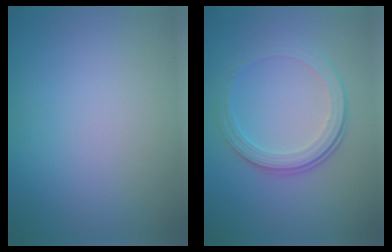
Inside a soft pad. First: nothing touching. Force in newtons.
{"total": 4.3, "press": 2.9, "slide": 3.2}